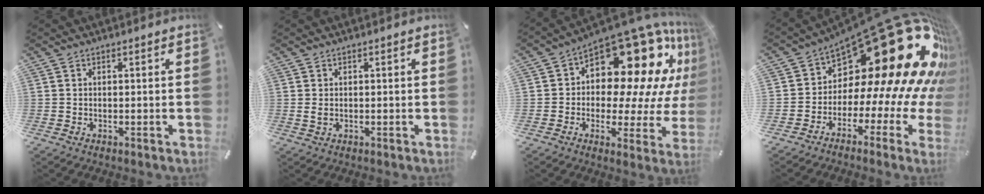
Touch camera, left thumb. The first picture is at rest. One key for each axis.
{"total": 1.9, "fx": 0.0, "fy": 1.4, "fz": 1.3, "tx": -0.017, "ty": 0.000, "tz": -0.002}
{"total": 21.9, "fx": 10.1, "fy": 11.6, "fz": 15.5, "tx": -0.213, "ty": -0.095, "tz": 0.173}
{"total": 30.7, "fx": 13.6, "fy": 14.0, "fz": 23.7, "tx": -0.321, "ty": -0.147, "tz": 0.266}